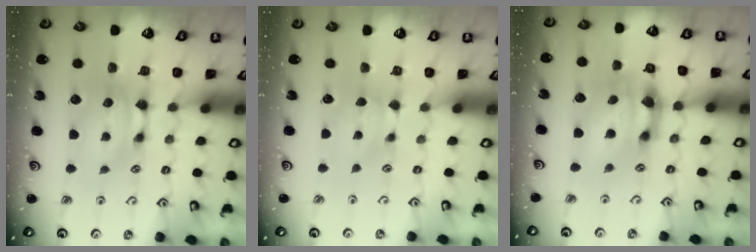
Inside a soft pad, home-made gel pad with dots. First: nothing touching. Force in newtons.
{"total": 2.0, "press": 1.9, "slide": 0.7}
{"total": 4.8, "press": 4.3, "slide": 2.0}